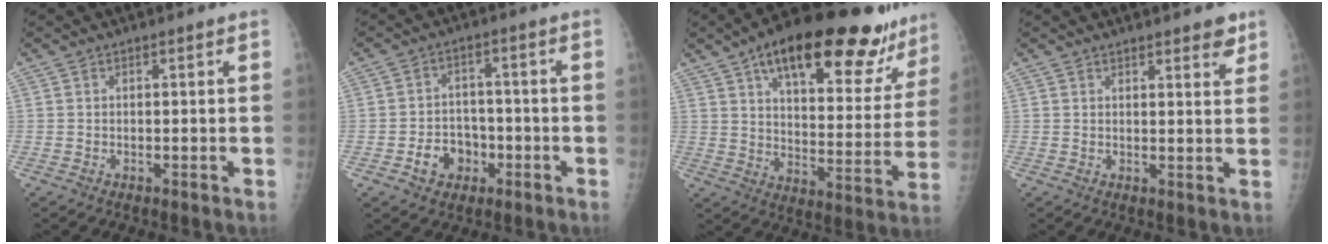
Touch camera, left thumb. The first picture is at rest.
{"total": 6.9, "force": [-2.8, 5.5, 3.0], "torque": [-0.022, 0.025, -0.043]}
{"total": 27.8, "force": [18.0, 10.8, 18.1], "torque": [-0.226, -0.036, 0.257]}
{"total": 4.0, "force": [2.9, 1.2, 2.5], "torque": [-0.019, -0.016, 0.034]}